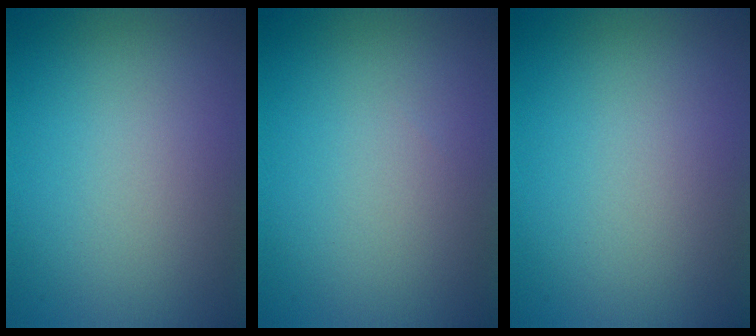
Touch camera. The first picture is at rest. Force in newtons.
{"total": 0.0}
{"total": 0.0}